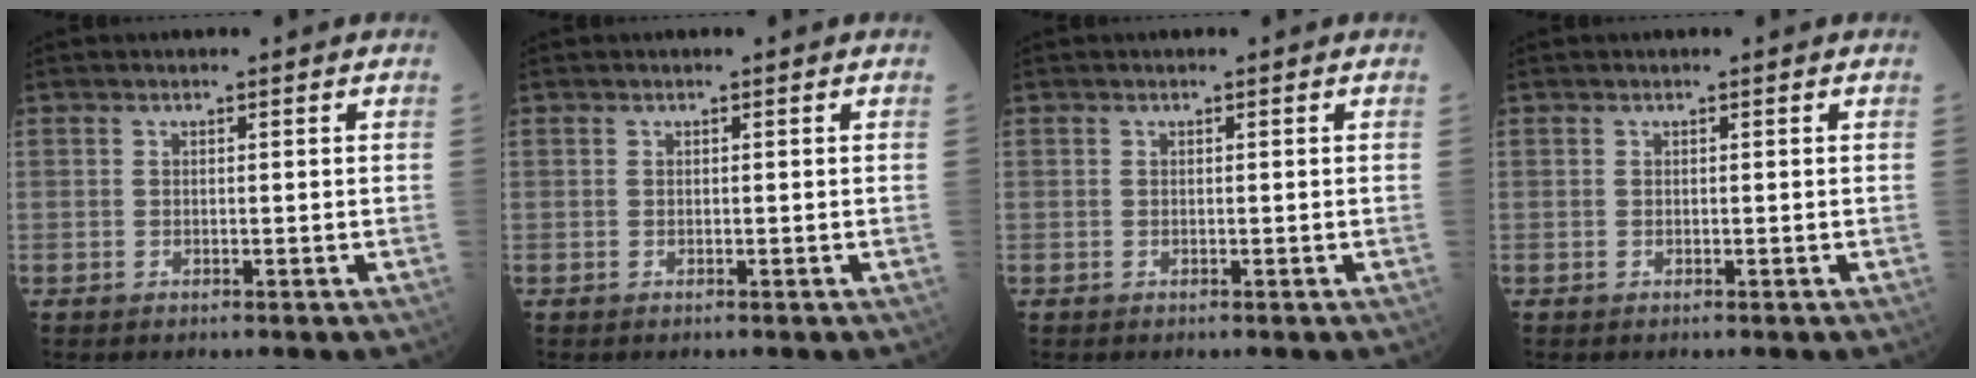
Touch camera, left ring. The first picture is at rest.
{"total": 0.0}
{"total": 0.0}
{"total": 0.0}